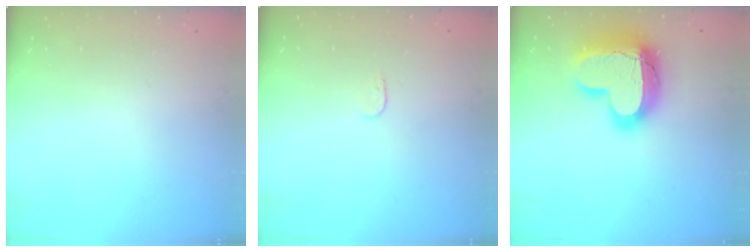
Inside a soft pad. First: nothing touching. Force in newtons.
{"total": 3.4, "press": 3.3, "slide": 0.3}
{"total": 21.0, "press": 20.9, "slide": 1.5}